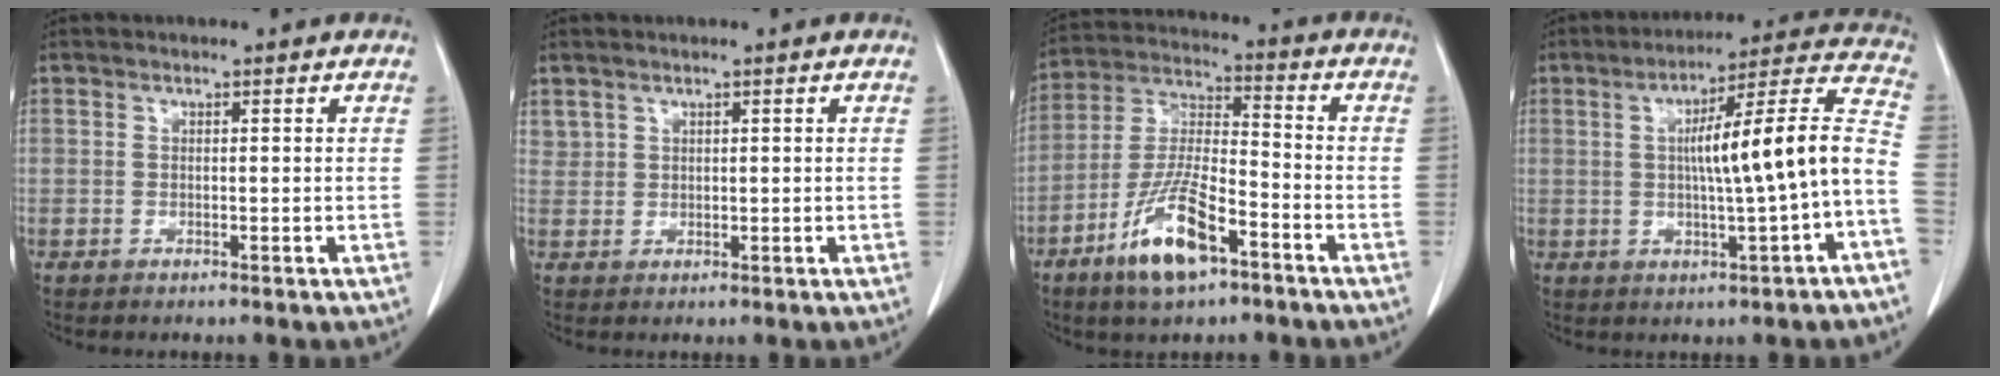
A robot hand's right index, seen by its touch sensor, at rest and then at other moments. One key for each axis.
{"total": 1.6, "fx": 1.2, "fy": 1.0, "fz": 0.2, "tx": 0.001, "ty": 0.004, "tz": 0.026}
{"total": 12.5, "fx": -6.9, "fy": 3.3, "fz": 9.9, "tx": -0.208, "ty": -0.008, "tz": -0.126}
{"total": 14.5, "fx": -1.4, "fy": 0.0, "fz": 14.5, "tx": -0.207, "ty": 0.029, "tz": -0.021}